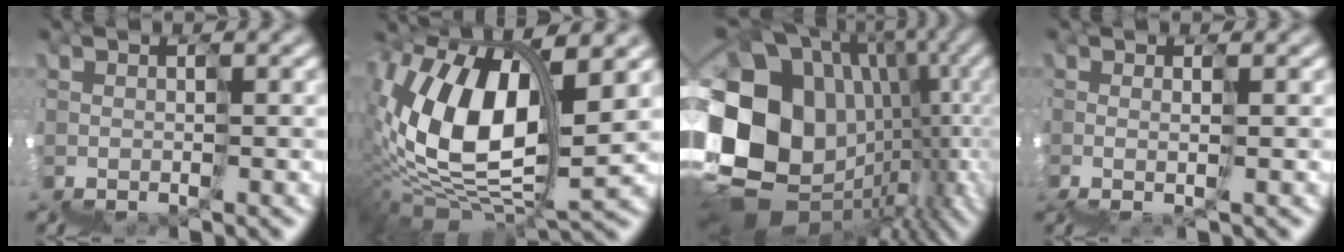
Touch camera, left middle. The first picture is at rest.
{"total": 8.1, "force": [2.7, 4.3, 6.3], "torque": [-0.141, 0.017, 0.042]}
{"total": 15.0, "force": [-0.4, 13.3, 6.8], "torque": [-0.155, -0.007, 0.026]}
{"total": 1.7, "force": [0.4, 0.5, 1.6], "torque": [0.009, 0.015, 0.007]}